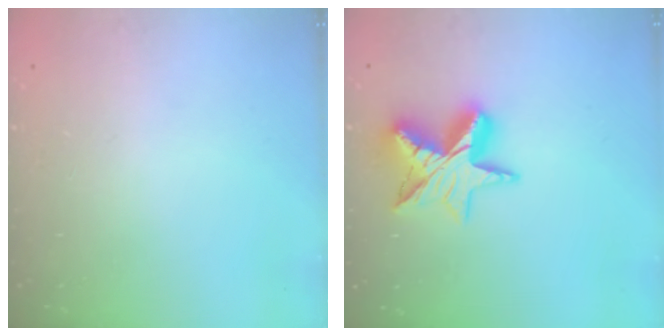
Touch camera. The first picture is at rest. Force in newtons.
{"total": 11.6, "press": 11.5, "slide": 1.2}